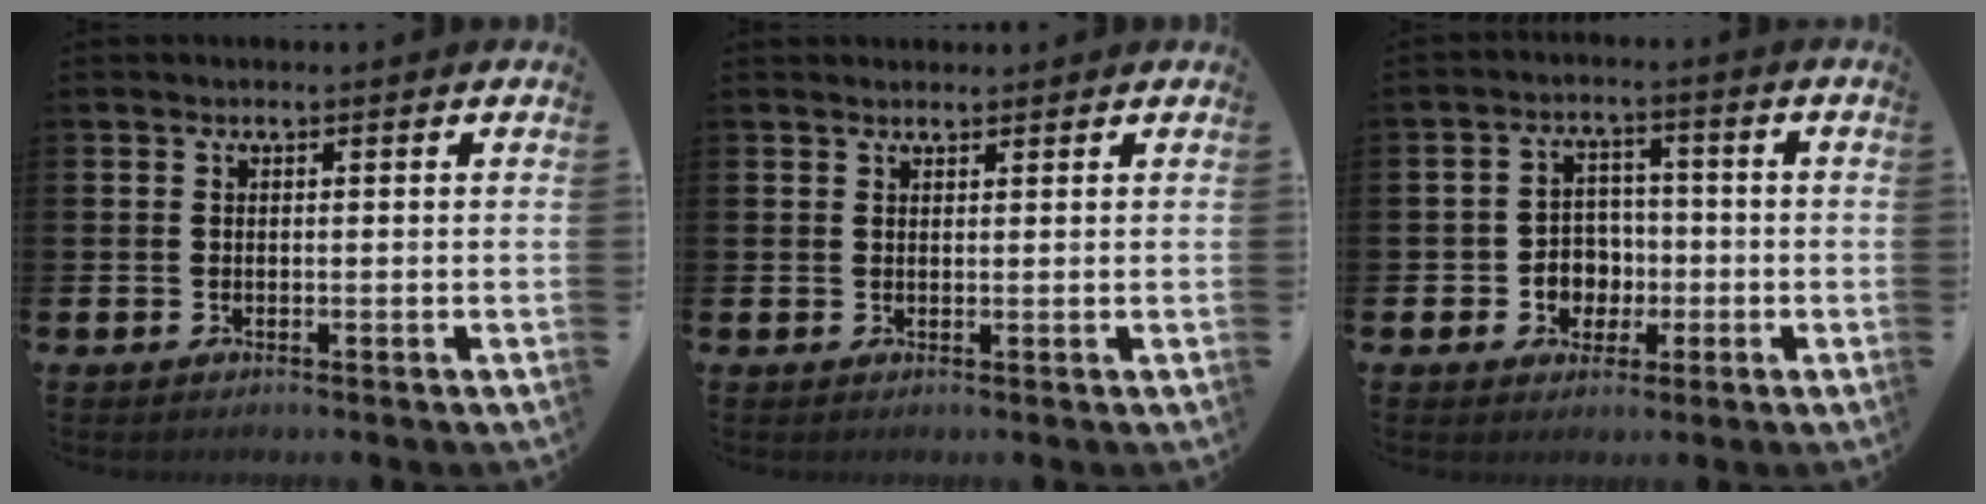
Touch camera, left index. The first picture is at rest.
{"total": 1.3, "force": [1.2, 0.3, 0.1], "torque": [0.006, 0.000, 0.021]}
{"total": 4.4, "force": [-0.7, 4.2, 1.1], "torque": [-0.025, 0.000, -0.021]}